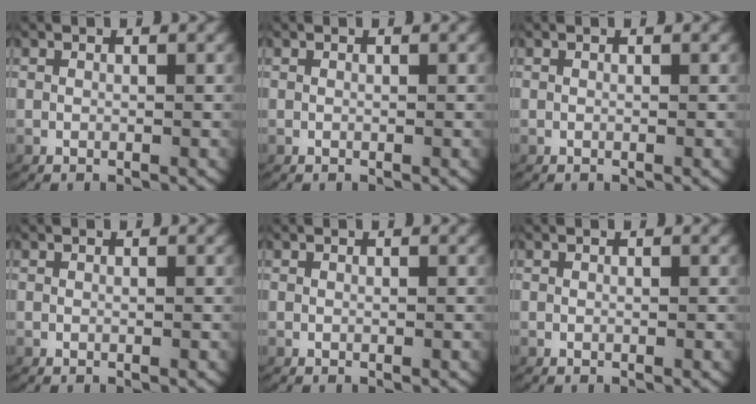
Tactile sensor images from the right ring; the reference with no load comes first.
{"total": 0.0}
{"total": 0.0}
{"total": 0.0}
{"total": 0.0}
{"total": 0.0}